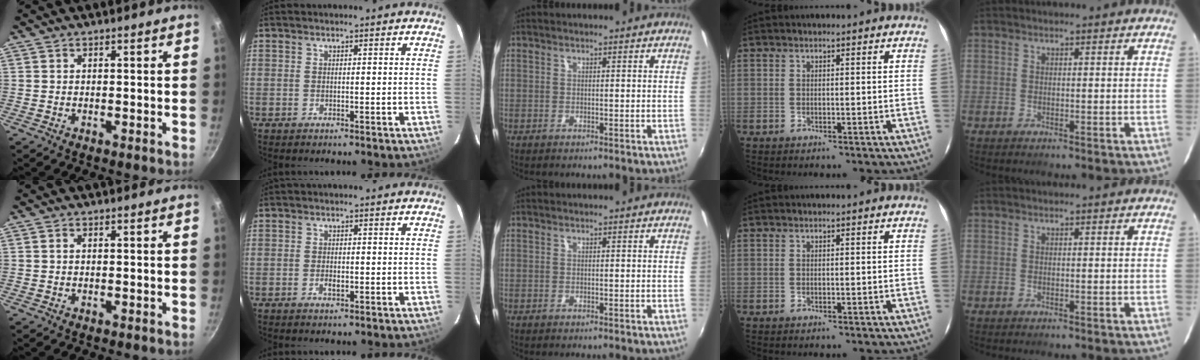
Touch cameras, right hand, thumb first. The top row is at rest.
{"thumb": {"total": 0.6, "force": [0.1, 0.4, 0.4], "torque": [-0.007, 0.003, 0.002]}, "index": {"total": 1.8, "force": [-0.7, 1.0, 1.4], "torque": [-0.027, 0.000, -0.012]}}